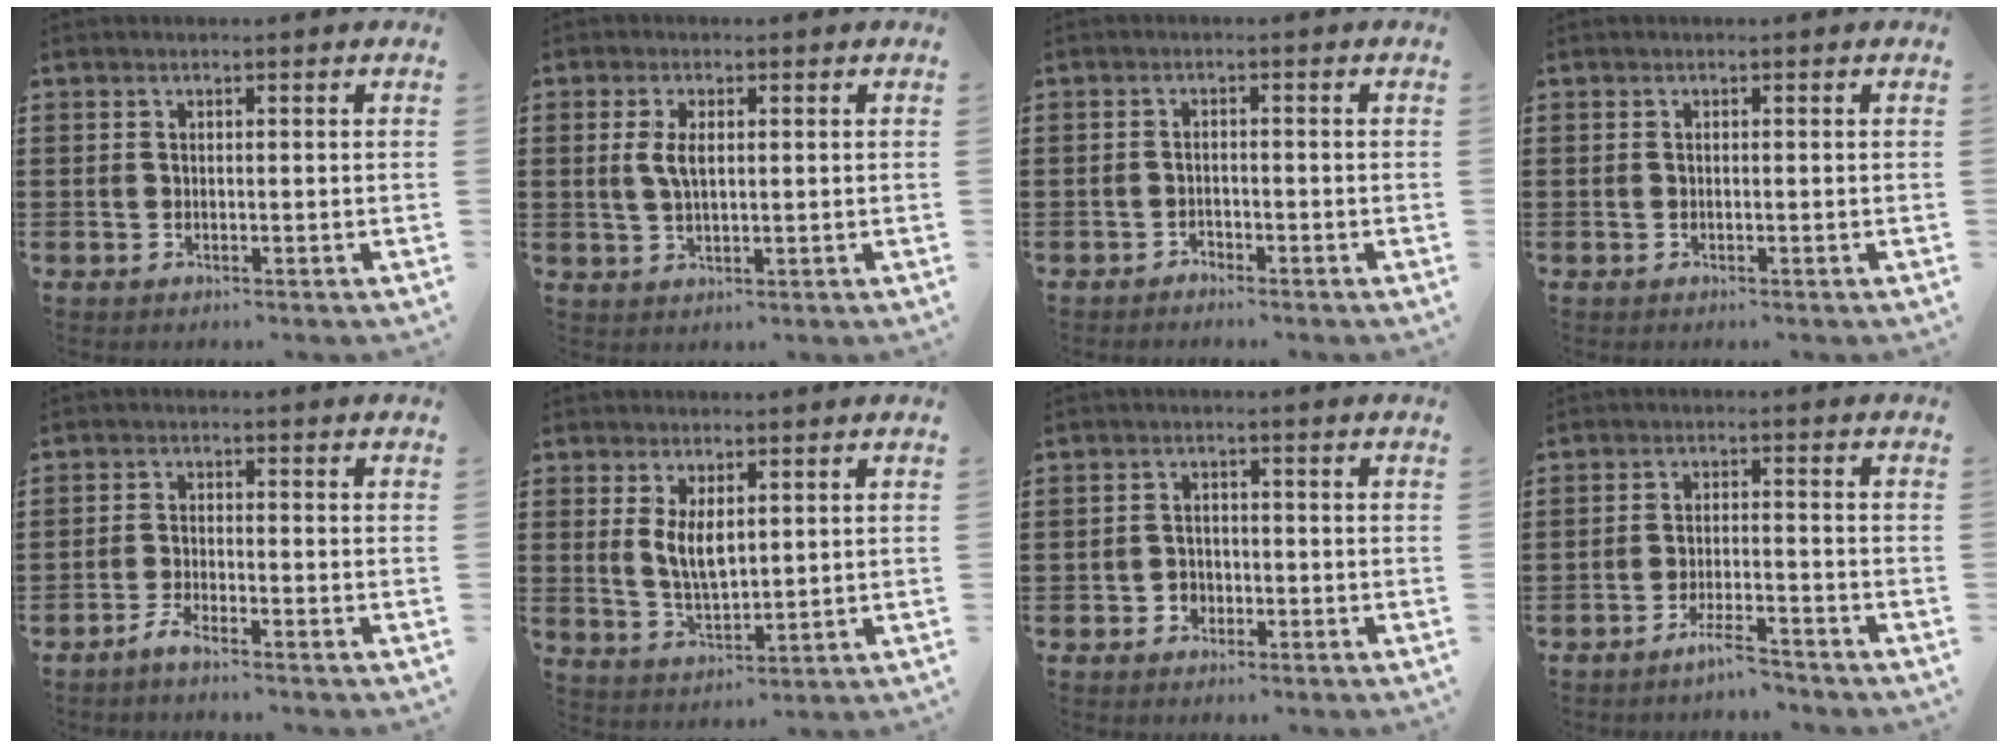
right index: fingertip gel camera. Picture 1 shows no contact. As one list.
[{"total": 3.8, "force": [0.7, 1.8, 3.3], "torque": [-0.068, 0.009, 0.010]}, {"total": 1.4, "force": [-1.4, 0.2, 0.0], "torque": [-0.005, 0.002, -0.031]}, {"total": 0.0}, {"total": 2.2, "force": [-2.1, -0.1, 0.8], "torque": [-0.023, -0.001, -0.043]}, {"total": 5.0, "force": [1.4, 2.4, 4.2], "torque": [-0.078, 0.002, 0.024]}, {"total": 2.0, "force": [-1.2, 1.6, 0.4], "torque": [-0.014, 0.002, -0.028]}, {"total": 4.1, "force": [-3.6, 0.2, 1.8], "torque": [-0.038, -0.001, -0.070]}]